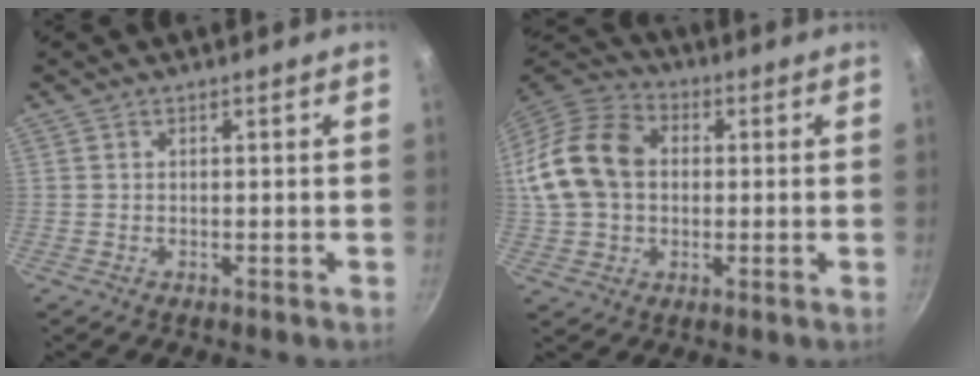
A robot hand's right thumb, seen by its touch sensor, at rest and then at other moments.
{"total": 17.2, "force": [1.0, 13.1, 11.1], "torque": [-0.198, 0.034, 0.007]}